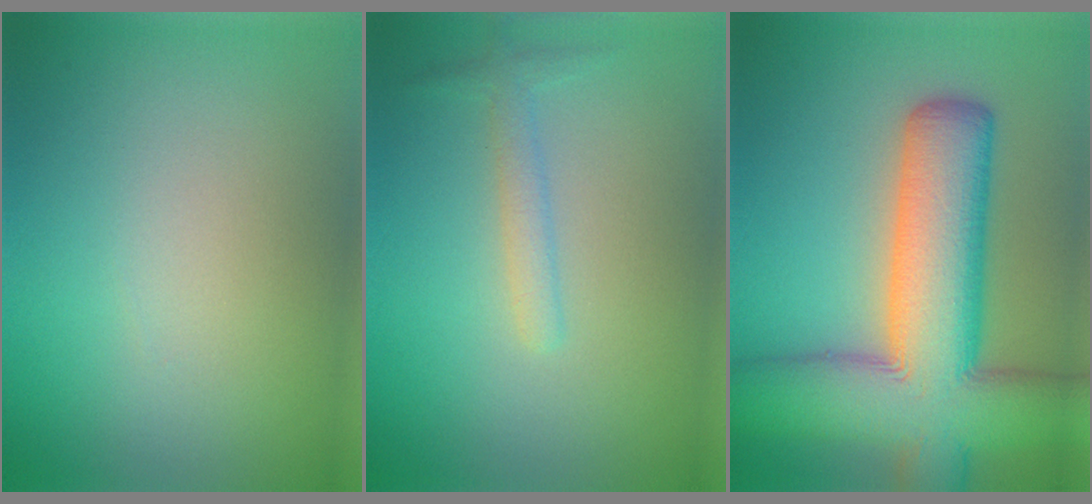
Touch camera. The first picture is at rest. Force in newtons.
{"total": 1.6, "press": 1.6, "slide": 0.1}
{"total": 13.0, "press": 13.0, "slide": 0.6}